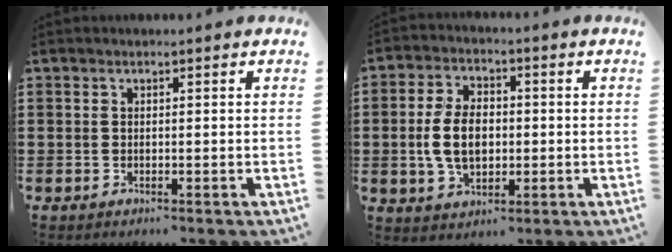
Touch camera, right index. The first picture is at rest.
{"total": 7.9, "force": [-0.4, 4.9, 6.1], "torque": [-0.144, 0.006, -0.014]}